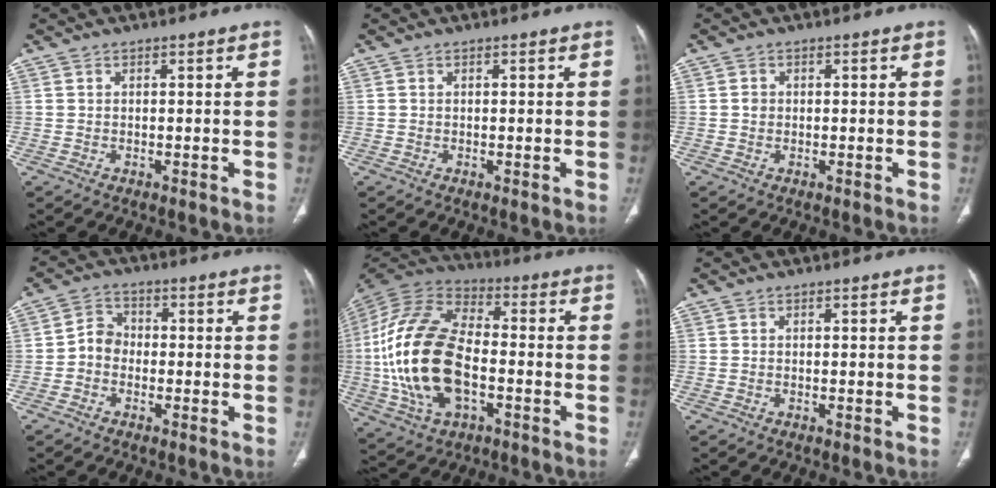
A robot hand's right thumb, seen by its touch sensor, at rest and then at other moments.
{"total": 0.0}
{"total": 1.1, "force": [0.0, 1.0, 0.4], "torque": [-0.004, 0.003, 0.001]}
{"total": 4.2, "force": [-1.2, 3.5, 2.0], "torque": [-0.018, 0.017, -0.034]}
{"total": 23.0, "force": [-3.3, 12.9, 18.8], "torque": [-0.388, 0.015, -0.061]}
{"total": 0.0}